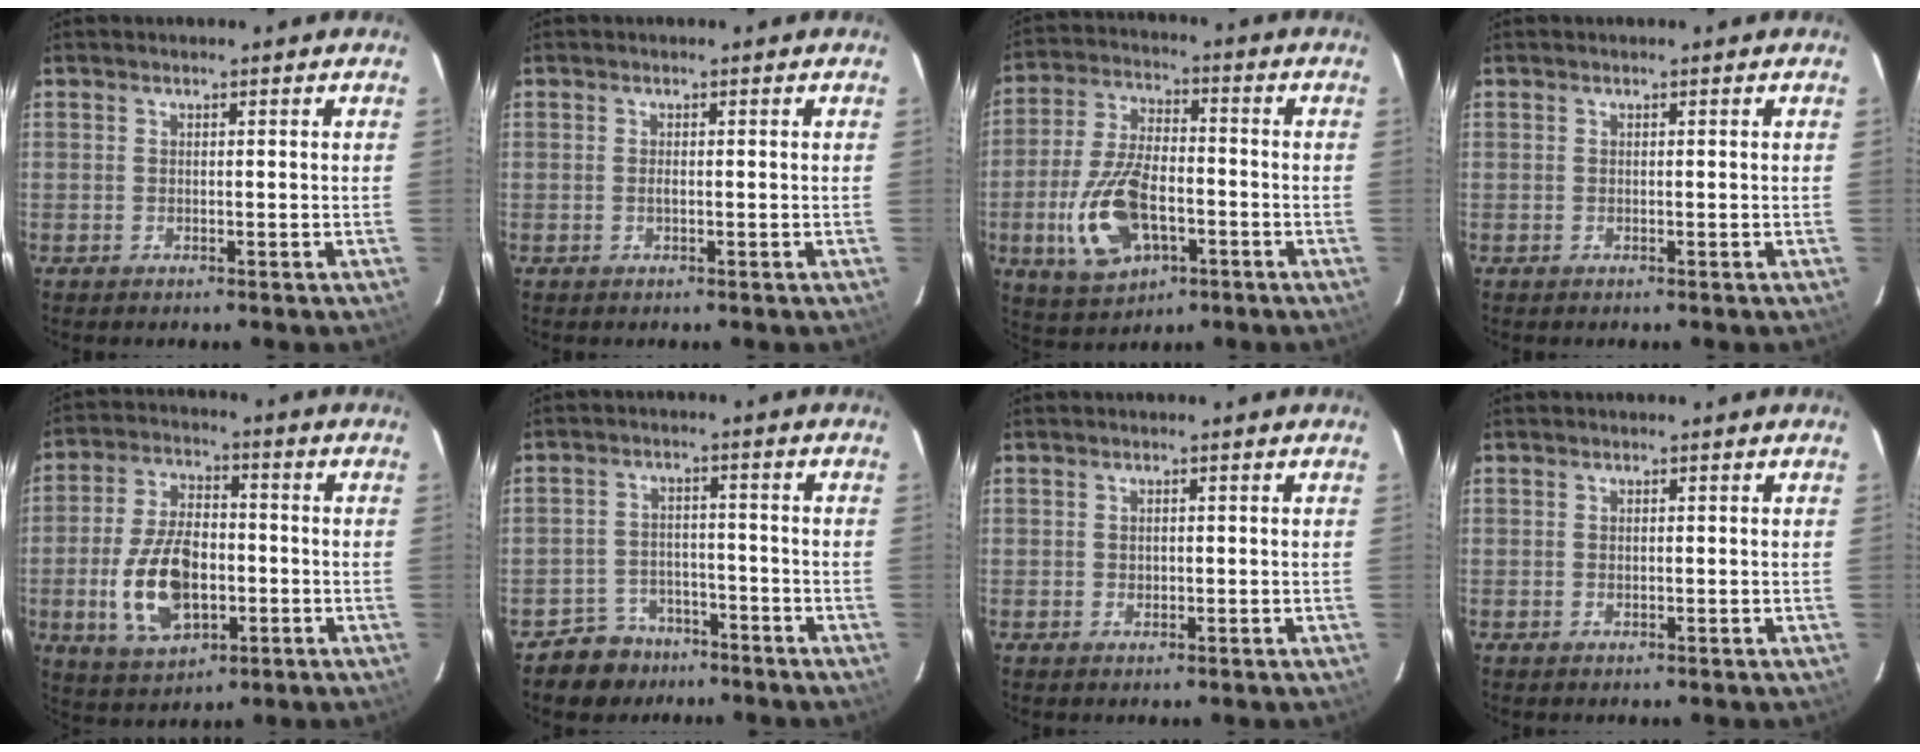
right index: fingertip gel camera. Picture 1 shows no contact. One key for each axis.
{"total": 0.7, "fx": -0.1, "fy": 0.2, "fz": 0.7, "tx": -0.014, "ty": 0.000, "tz": -0.002}
{"total": 14.9, "fx": -4.7, "fy": 7.9, "fz": 11.8, "tx": -0.255, "ty": -0.002, "tz": -0.076}
{"total": 0.0}
{"total": 14.5, "fx": -3.3, "fy": 8.2, "fz": 11.5, "tx": -0.232, "ty": 0.004, "tz": -0.045}
{"total": 6.9, "fx": -5.1, "fy": 4.6, "fz": 0.2, "tx": -0.018, "ty": 0.028, "tz": -0.073}
{"total": 1.1, "fx": 0.1, "fy": 1.0, "fz": 0.5, "tx": -0.006, "ty": 0.002, "tz": 0.001}
{"total": 0.6, "fx": 0.1, "fy": 0.4, "fz": 0.5, "tx": -0.008, "ty": 0.001, "tz": 0.002}